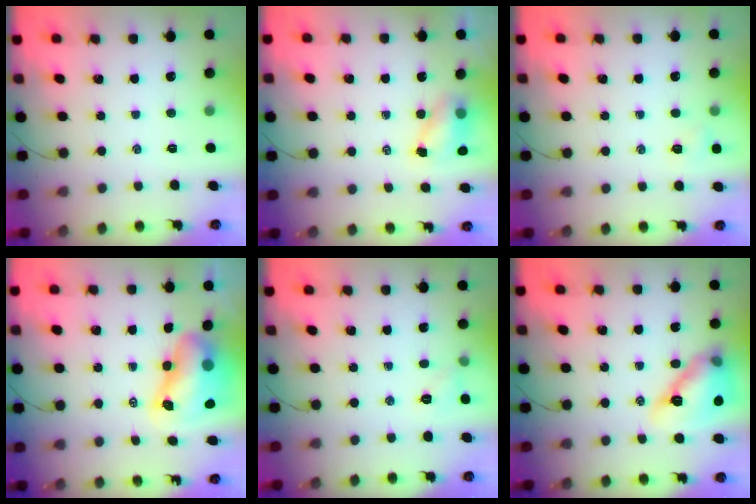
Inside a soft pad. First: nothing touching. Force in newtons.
{"total": 5.5, "press": 5.4, "slide": 0.5}
{"total": 4.3, "press": 4.1, "slide": 1.4}
{"total": 10.9, "press": 10.5, "slide": 3.0}
{"total": 5.0, "press": 4.7, "slide": 1.4}
{"total": 15.3, "press": 14.7, "slide": 4.2}